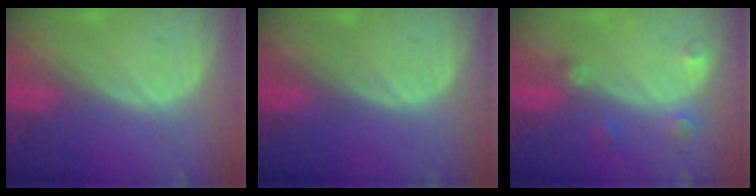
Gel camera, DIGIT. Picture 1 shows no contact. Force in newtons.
{"total": 0.0}
{"total": 2.6, "press": 2.6, "slide": 0.2}